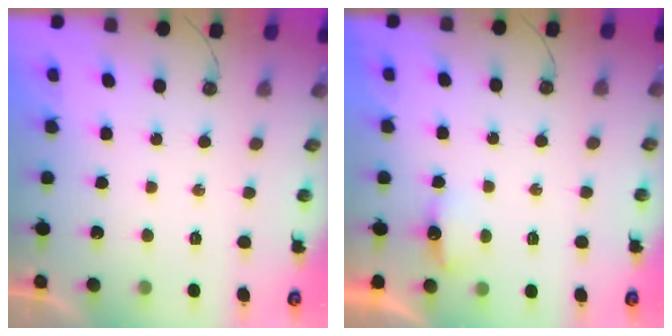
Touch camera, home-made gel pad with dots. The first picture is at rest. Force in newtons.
{"total": 3.4, "press": 3.4, "slide": 0.5}